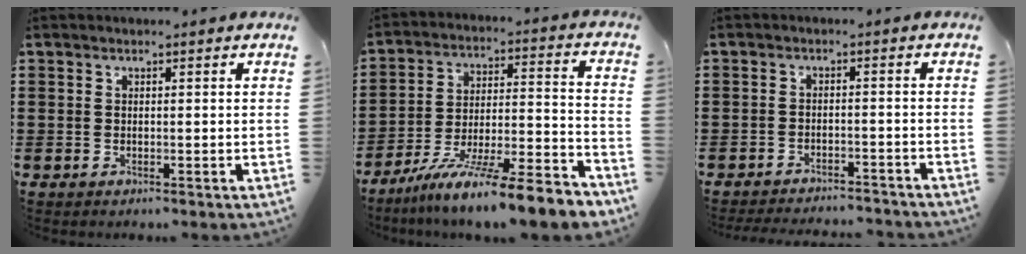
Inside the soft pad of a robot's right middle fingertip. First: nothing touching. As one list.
[{"total": 11.2, "force": [-9.4, -0.7, 6.0], "torque": [-0.093, 0.004, -0.179]}, {"total": 3.1, "force": [-3.1, 0.2, -0.2], "torque": [-0.001, 0.003, -0.067]}]